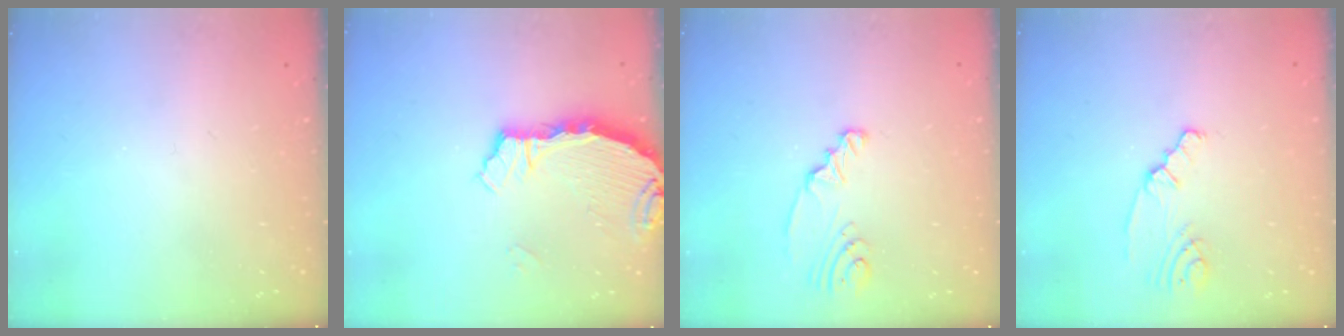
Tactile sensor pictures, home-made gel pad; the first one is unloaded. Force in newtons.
{"total": 3.7, "press": 3.7, "slide": 0.4}
{"total": 2.7, "press": 2.7, "slide": 0.3}
{"total": 2.2, "press": 2.2, "slide": 0.4}